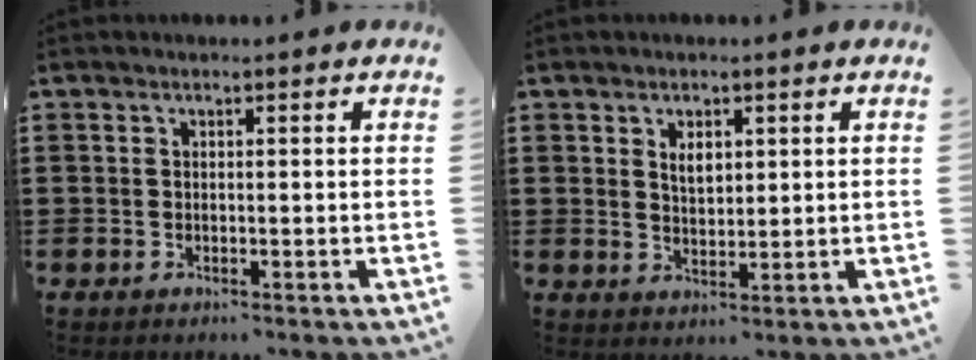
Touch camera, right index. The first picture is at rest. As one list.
[{"total": 2.7, "force": [1.2, 1.4, 1.9], "torque": [-0.035, 0.001, 0.019]}]